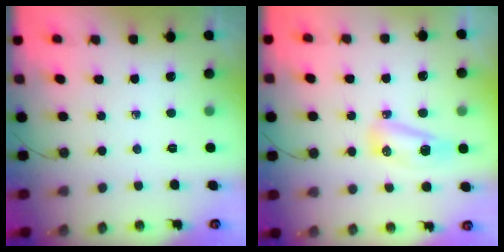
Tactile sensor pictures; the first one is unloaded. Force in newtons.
{"total": 7.5, "press": 7.5, "slide": 0.9}